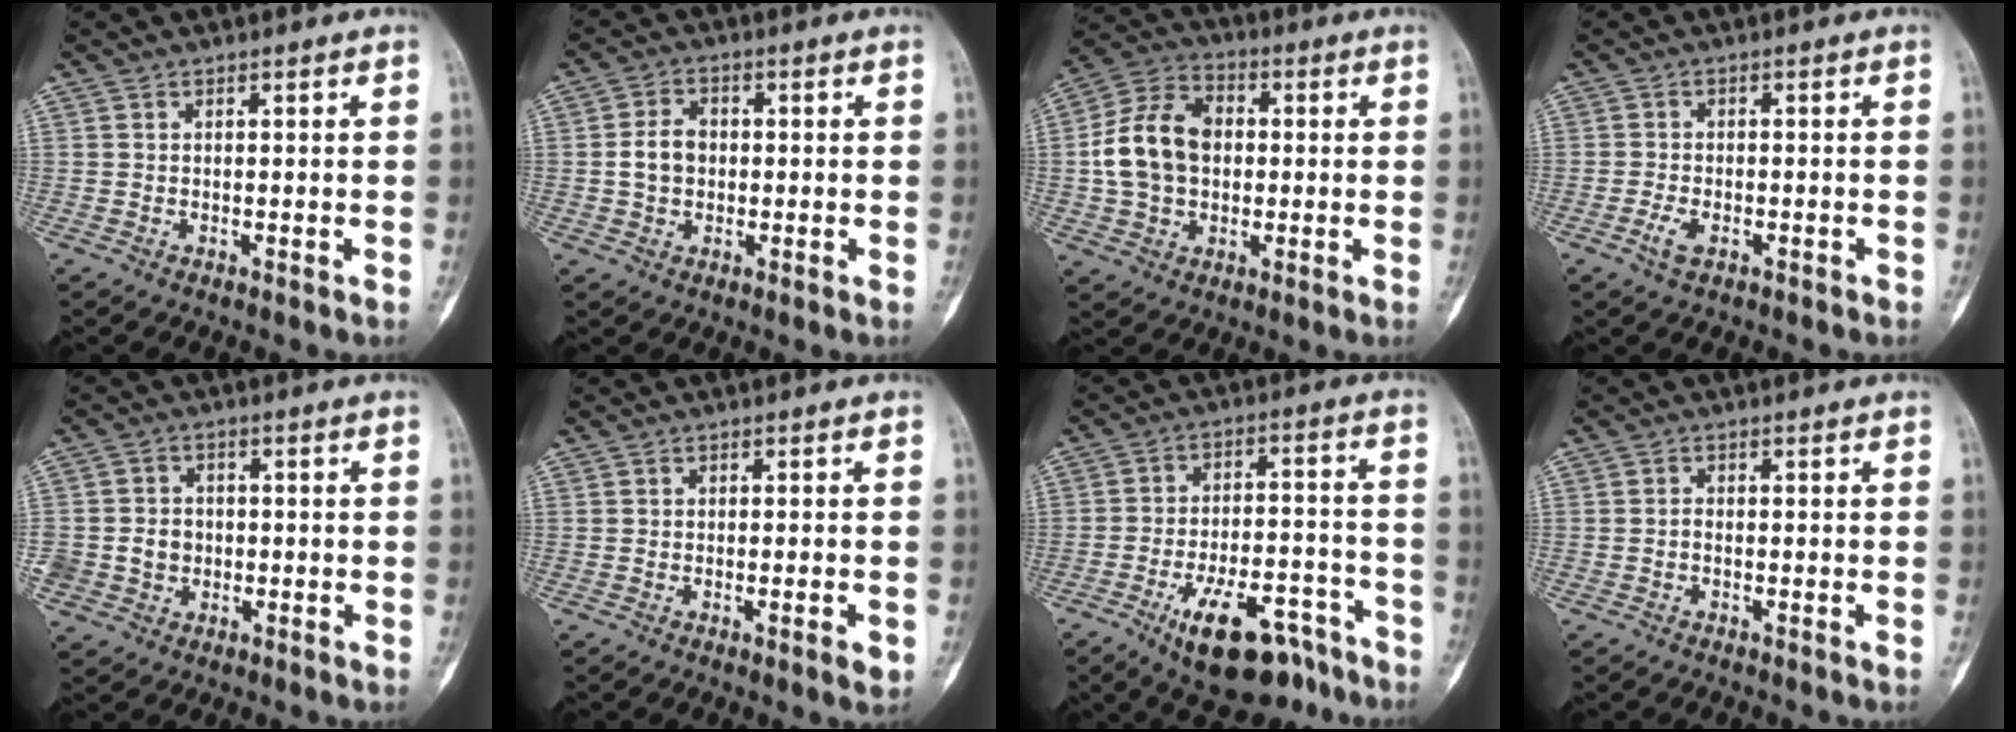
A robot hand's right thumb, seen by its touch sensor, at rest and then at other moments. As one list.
[{"total": 4.9, "force": [-0.1, 3.7, 3.2], "torque": [-0.056, 0.015, -0.003]}, {"total": 13.1, "force": [0.4, 9.6, 8.8], "torque": [-0.152, 0.027, 0.003]}, {"total": 2.8, "force": [-1.4, 1.5, 1.9], "torque": [-0.046, 0.007, -0.025]}, {"total": 5.9, "force": [-1.0, 5.4, 2.2], "torque": [-0.027, 0.013, -0.014]}, {"total": 2.6, "force": [-0.8, 0.5, 2.4], "torque": [-0.035, -0.005, -0.008]}, {"total": 16.5, "force": [-10.5, 7.3, 10.3], "torque": [-0.141, 0.076, -0.156]}, {"total": 0.5, "force": [-0.3, 0.0, 0.4], "torque": [-0.011, 0.000, -0.012]}]